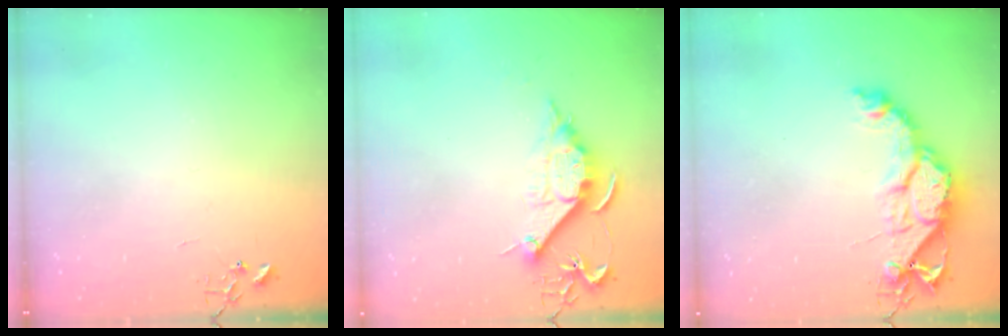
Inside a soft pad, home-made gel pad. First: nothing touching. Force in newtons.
{"total": 11.6, "press": 11.6, "slide": 0.6}
{"total": 14.0, "press": 13.9, "slide": 1.4}